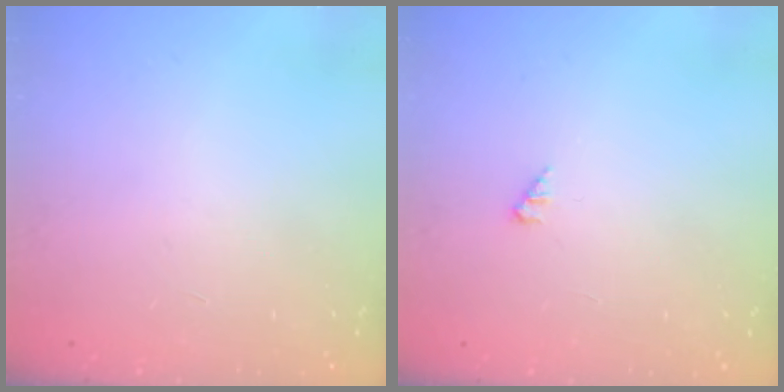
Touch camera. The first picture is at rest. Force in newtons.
{"total": 0.9, "press": 0.9, "slide": 0.2}